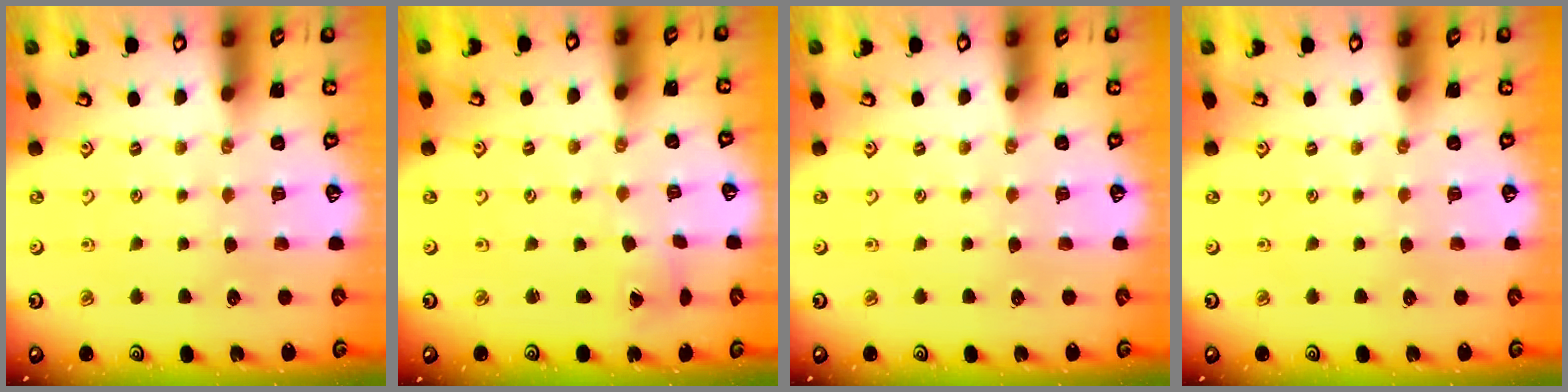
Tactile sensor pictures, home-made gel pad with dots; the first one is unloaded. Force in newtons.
{"total": 1.5, "press": 1.5, "slide": 0.0}
{"total": 0.0}
{"total": 0.0}